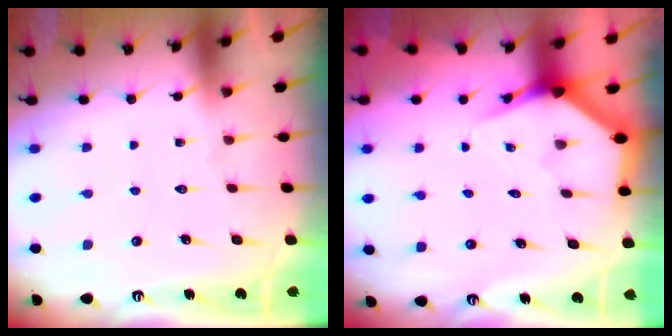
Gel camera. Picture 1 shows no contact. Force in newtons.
{"total": 4.0, "press": 4.0, "slide": 0.2}